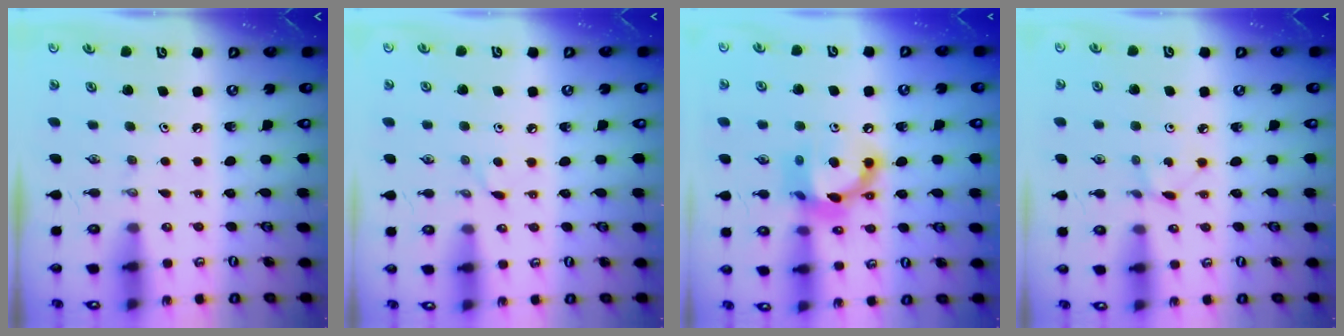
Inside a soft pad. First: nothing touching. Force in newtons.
{"total": 4.1, "press": 4.0, "slide": 0.4}
{"total": 13.6, "press": 13.6, "slide": 0.8}
{"total": 0.9, "press": 0.9, "slide": 0.1}